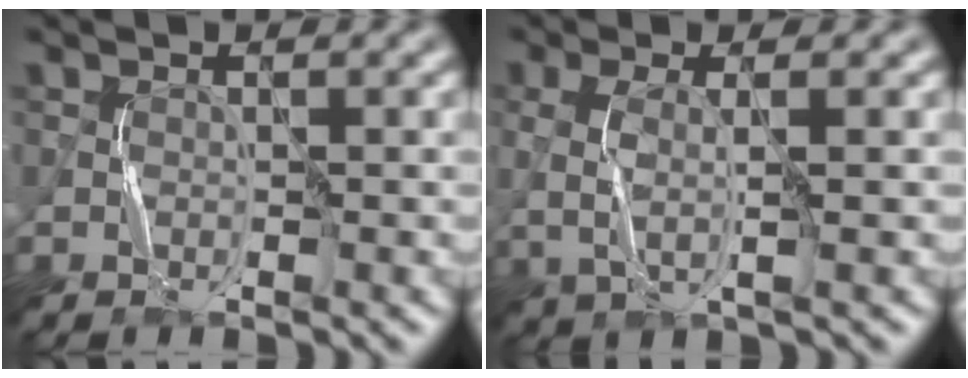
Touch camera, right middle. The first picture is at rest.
{"total": 2.8, "force": [0.1, 0.8, 2.7], "torque": [-0.064, -0.002, 0.003]}